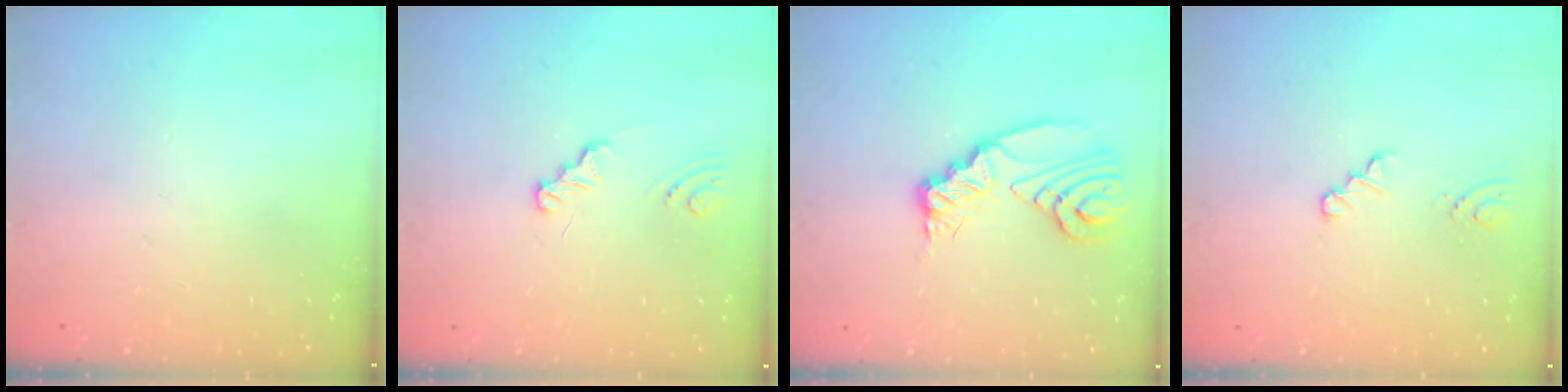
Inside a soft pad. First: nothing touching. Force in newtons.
{"total": 1.3, "press": 1.3, "slide": 0.1}
{"total": 10.4, "press": 10.4, "slide": 1.2}
{"total": 0.0}